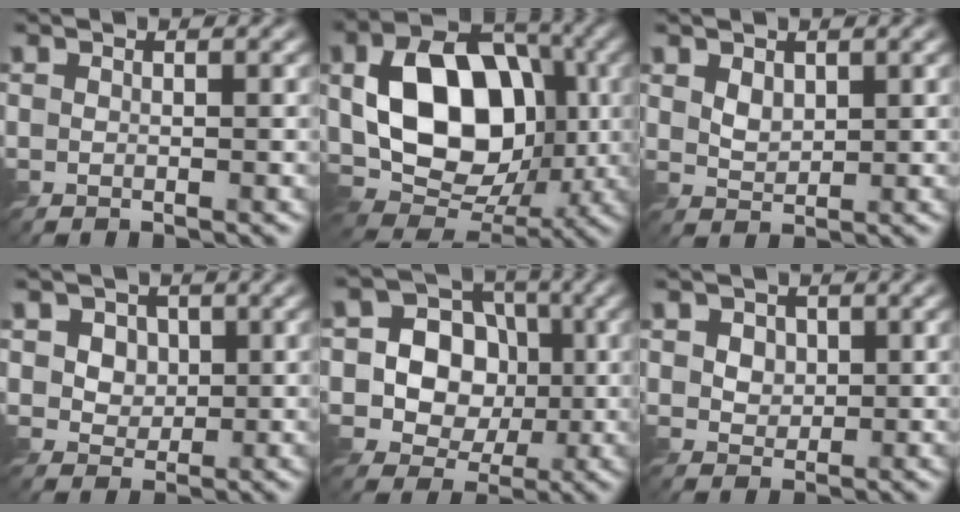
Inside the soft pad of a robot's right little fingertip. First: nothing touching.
{"total": 11.6, "force": [0.2, 8.2, 8.2], "torque": [-0.142, -0.002, 0.005]}
{"total": 1.6, "force": [0.7, 1.1, 1.0], "torque": [-0.022, -0.006, 0.018]}
{"total": 3.4, "force": [1.2, 2.8, 1.5], "torque": [-0.041, -0.006, 0.024]}
{"total": 7.7, "force": [0.3, 7.0, 3.3], "torque": [-0.054, 0.018, -0.017]}
{"total": 2.3, "force": [0.8, 1.8, 1.1], "torque": [-0.035, -0.003, 0.021]}